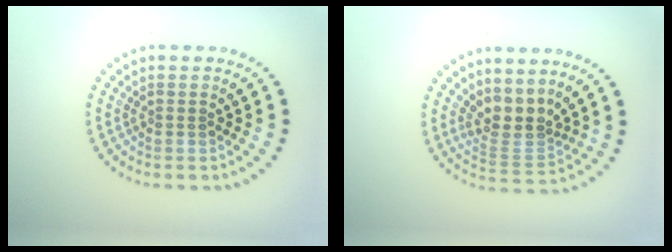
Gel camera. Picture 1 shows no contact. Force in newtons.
{"total": 3.3, "press": 2.5, "slide": 2.2}